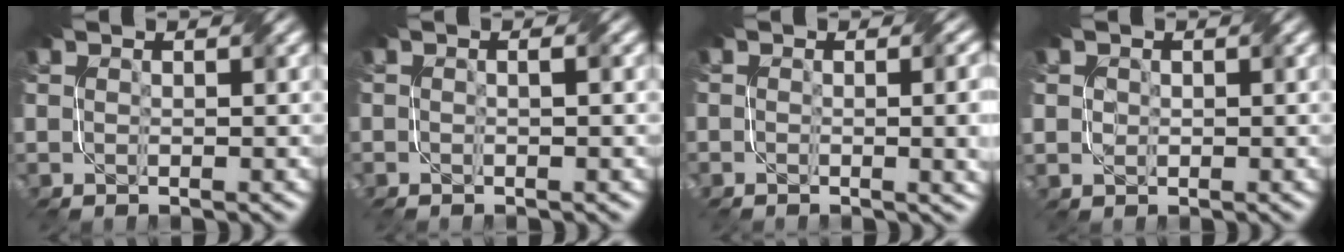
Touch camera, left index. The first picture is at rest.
{"total": 1.0, "force": [-0.2, 0.2, 1.0], "torque": [-0.015, -0.005, -0.006]}
{"total": 5.7, "force": [-0.5, 2.8, 4.9], "torque": [-0.024, 0.006, -0.011]}
{"total": 2.2, "force": [1.0, 1.9, 0.6], "torque": [-0.014, 0.005, 0.024]}